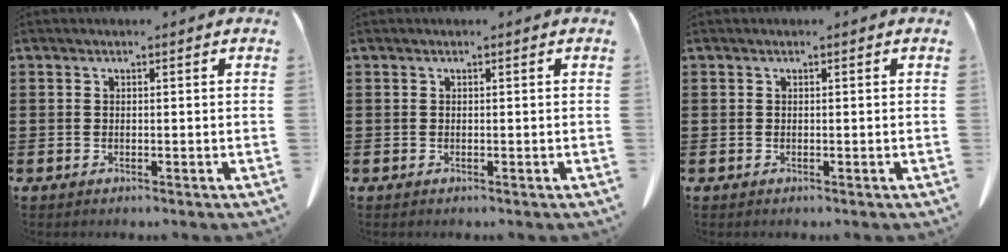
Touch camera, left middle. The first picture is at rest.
{"total": 0.0}
{"total": 0.0}